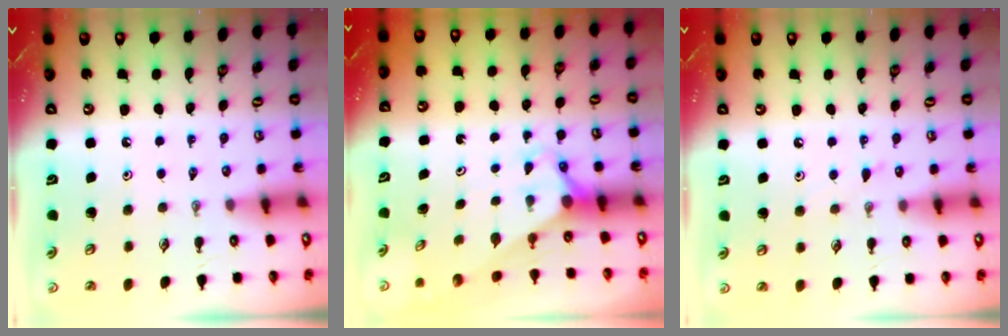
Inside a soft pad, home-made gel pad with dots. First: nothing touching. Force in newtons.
{"total": 2.7, "press": 2.7, "slide": 0.0}
{"total": 5.8, "press": 5.8, "slide": 0.7}